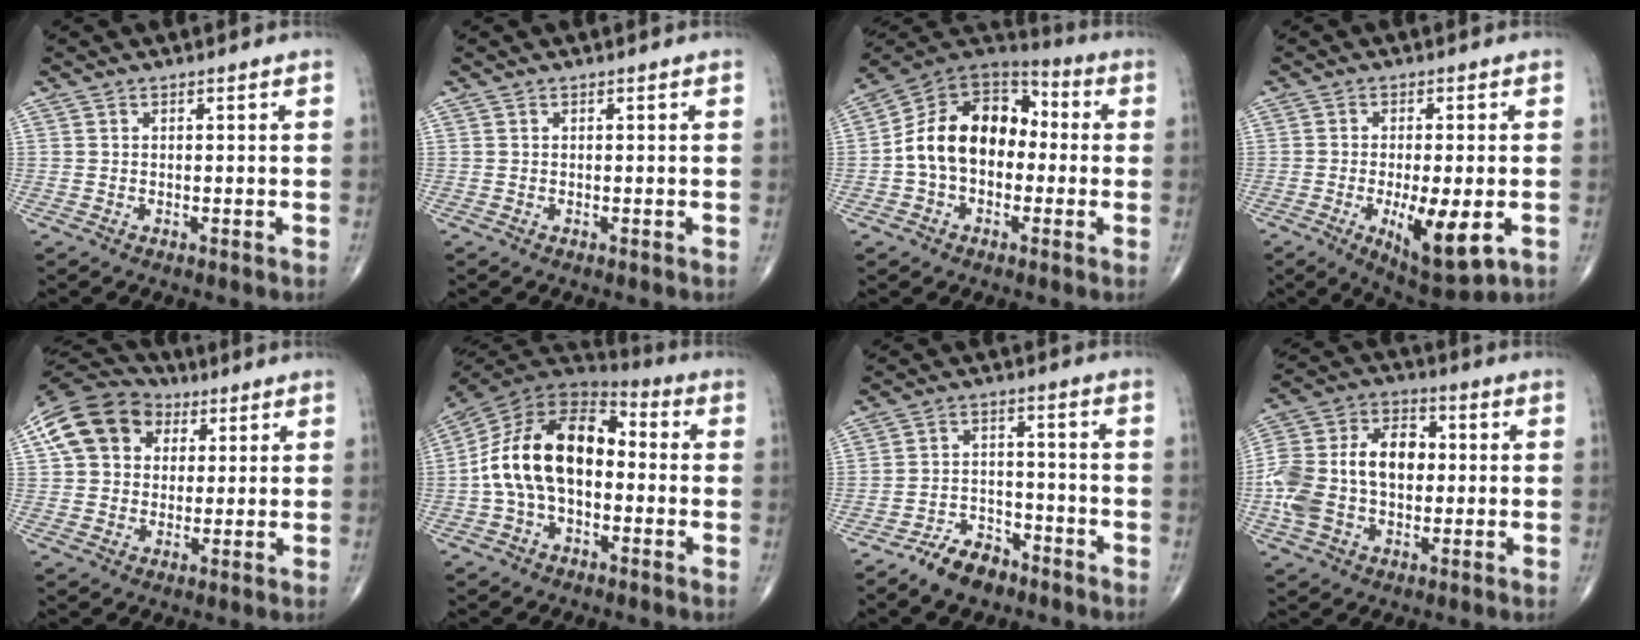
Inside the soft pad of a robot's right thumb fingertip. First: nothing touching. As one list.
[{"total": 0.0}, {"total": 15.9, "force": [-0.9, 11.2, 11.3], "torque": [-0.167, 0.047, -0.029]}, {"total": 11.3, "force": [-3.2, 3.6, 10.2], "torque": [-0.160, -0.017, -0.042]}, {"total": 15.2, "force": [4.9, 11.9, 8.2], "torque": [-0.136, 0.016, 0.074]}, {"total": 18.4, "force": [-0.7, 11.2, 14.6], "torque": [-0.257, 0.045, -0.022]}, {"total": 6.7, "force": [-4.7, 3.7, 3.0], "torque": [-0.043, 0.027, -0.085]}, {"total": 18.3, "force": [-0.3, 12.1, 13.6], "torque": [-0.269, 0.032, -0.009]}]